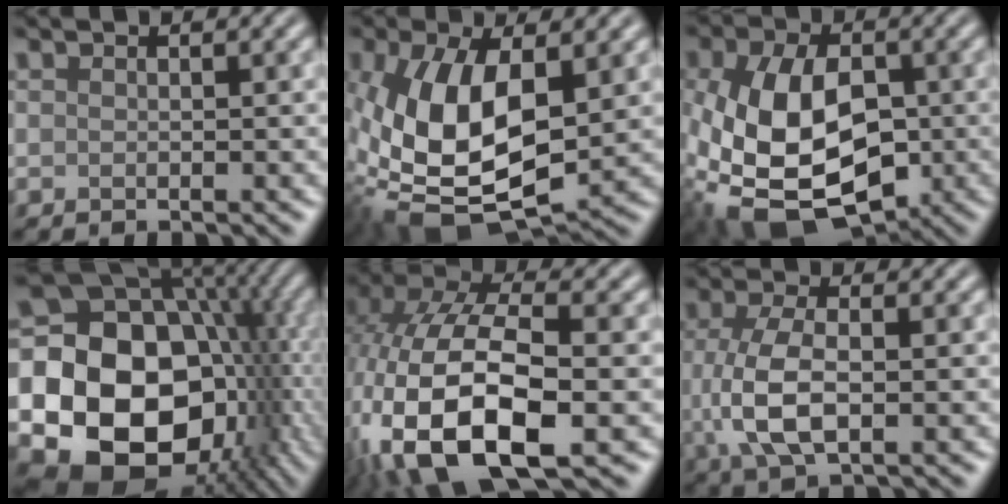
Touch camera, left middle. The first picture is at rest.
{"total": 13.0, "force": [-0.5, 6.9, 11.0], "torque": [-0.245, -0.023, -0.001]}
{"total": 12.9, "force": [-2.7, 8.1, 9.6], "torque": [-0.219, -0.038, -0.038]}
{"total": 19.8, "force": [-2.1, 16.0, 11.4], "torque": [-0.179, -0.027, -0.025]}
{"total": 14.3, "force": [-4.8, 7.1, 11.5], "torque": [-0.256, -0.013, -0.087]}
{"total": 5.6, "force": [-0.3, 2.7, 4.9], "torque": [-0.118, -0.005, -0.005]}